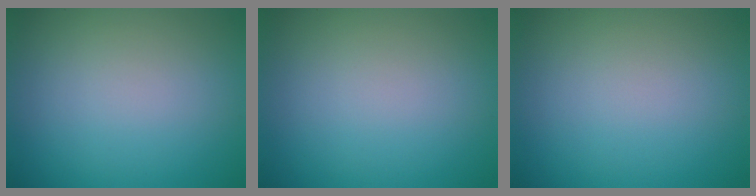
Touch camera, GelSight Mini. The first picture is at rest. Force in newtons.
{"total": 0.0}
{"total": 0.0}